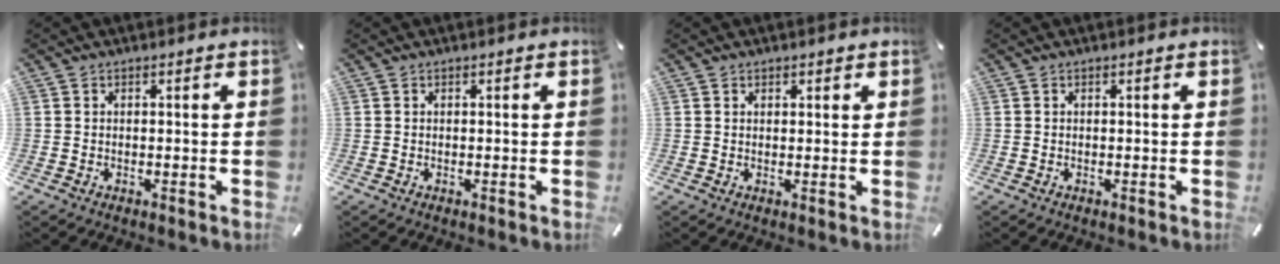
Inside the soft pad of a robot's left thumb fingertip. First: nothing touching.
{"total": 0.0}
{"total": 1.1, "force": [0.7, 0.8, 0.2], "torque": [0.005, -0.002, 0.011]}
{"total": 0.0}